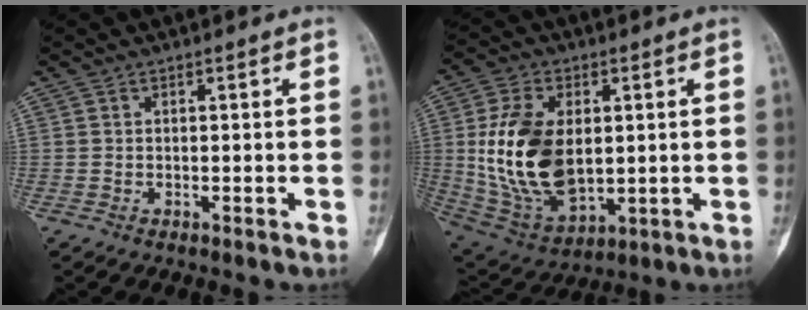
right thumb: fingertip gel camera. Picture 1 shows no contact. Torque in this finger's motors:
{"motor_torque": [1.32, 2.99, 1.89, 0.12, 0.45]}